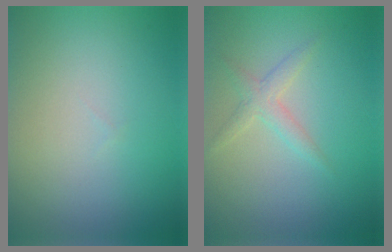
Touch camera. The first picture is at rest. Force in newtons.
{"total": 1.7, "press": 1.7, "slide": 0.1}